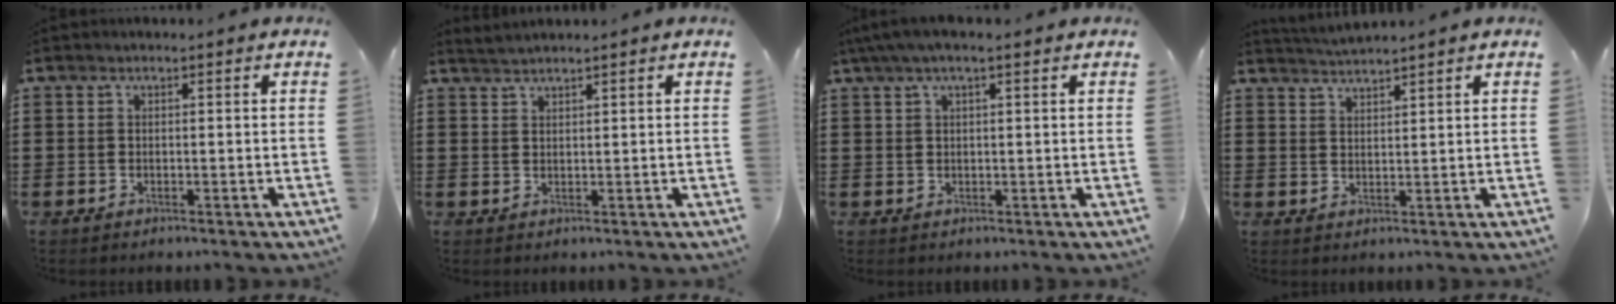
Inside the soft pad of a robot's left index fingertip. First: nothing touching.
{"total": 1.4, "force": [1.4, -0.2, 0.3], "torque": [-0.008, 0.000, 0.028]}
{"total": 2.6, "force": [1.2, 0.3, 2.3], "torque": [-0.044, 0.002, 0.020]}
{"total": 2.2, "force": [2.1, -0.4, -0.1], "torque": [-0.004, -0.006, 0.041]}